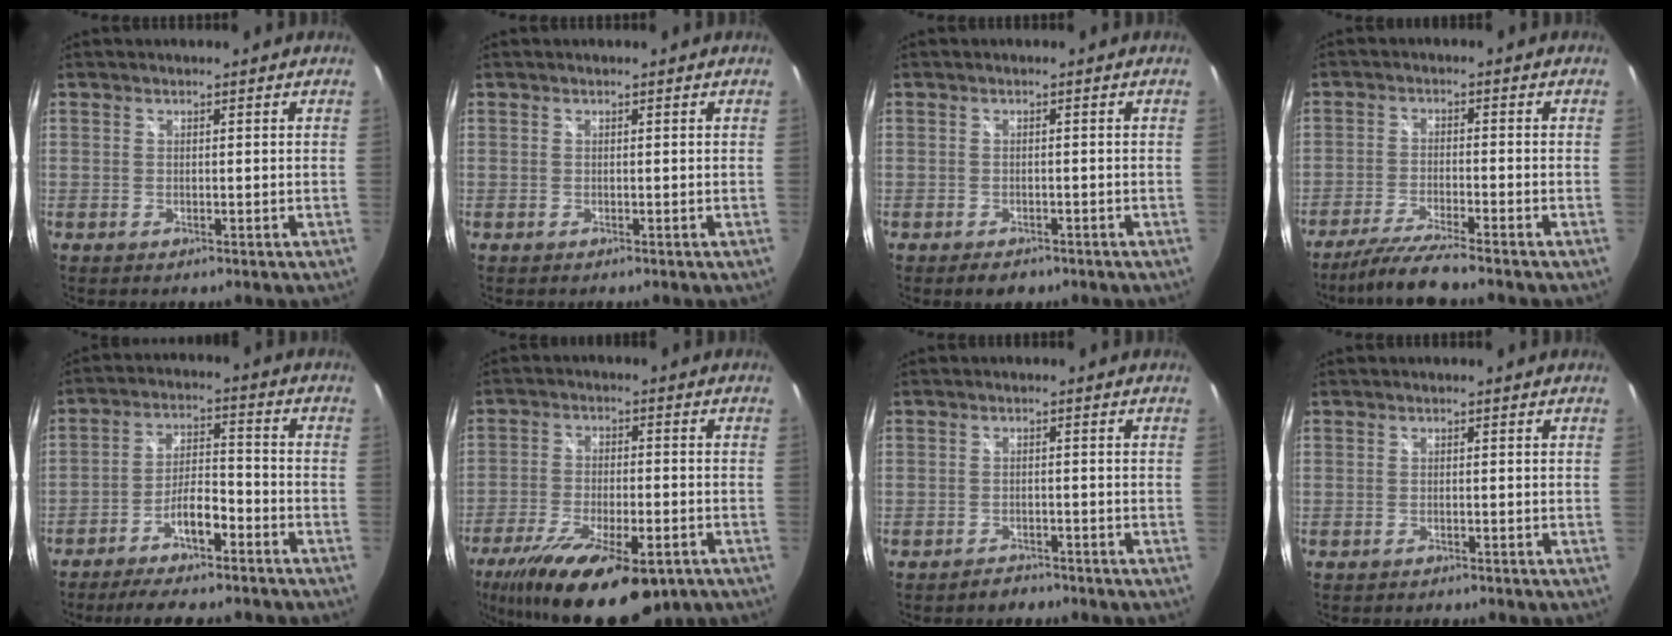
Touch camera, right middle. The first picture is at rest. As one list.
[{"total": 0.0}, {"total": 3.0, "force": [-2.1, 1.6, 1.4], "torque": [-0.027, -0.010, -0.031]}, {"total": 7.4, "force": [-6.5, -0.8, 3.4], "torque": [-0.084, -0.017, -0.118]}, {"total": 11.3, "force": [-8.8, 2.6, 6.5], "torque": [-0.136, 0.015, -0.143]}, {"total": 20.0, "force": [-12.6, 6.9, 13.9], "torque": [-0.268, -0.056, -0.200]}, {"total": 2.3, "force": [-2.0, 1.0, 0.2], "torque": [-0.007, 0.003, -0.030]}, {"total": 0.7, "force": [-0.6, 0.2, 0.2], "torque": [-0.004, 0.000, -0.010]}]